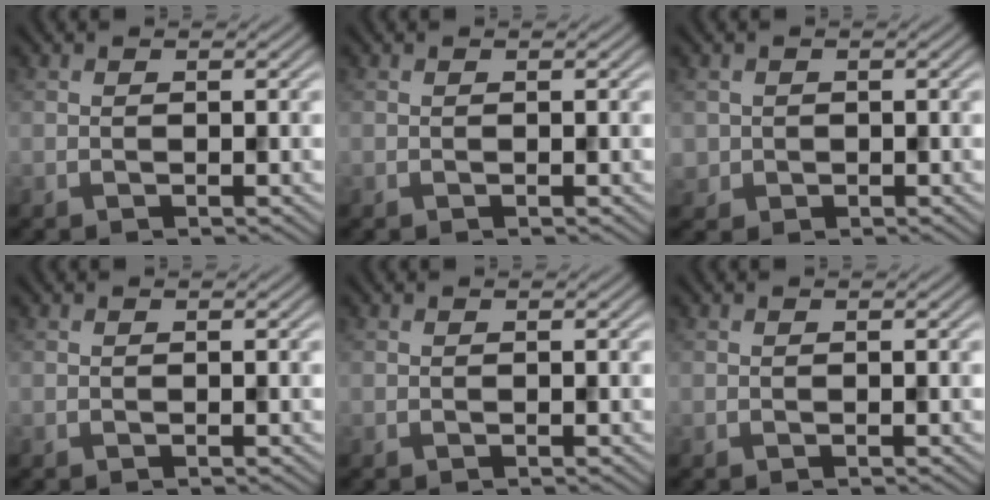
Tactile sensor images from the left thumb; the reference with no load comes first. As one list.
[{"total": 0.0}, {"total": 1.7, "force": [0.0, 1.7, 0.1], "torque": [-0.004, -0.006, -0.001]}, {"total": 0.0}, {"total": 0.0}, {"total": 0.0}]